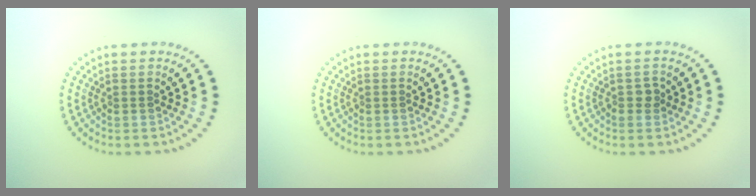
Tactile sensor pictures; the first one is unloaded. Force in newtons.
{"total": 0.0}
{"total": 0.9, "press": 0.9, "slide": 0.2}